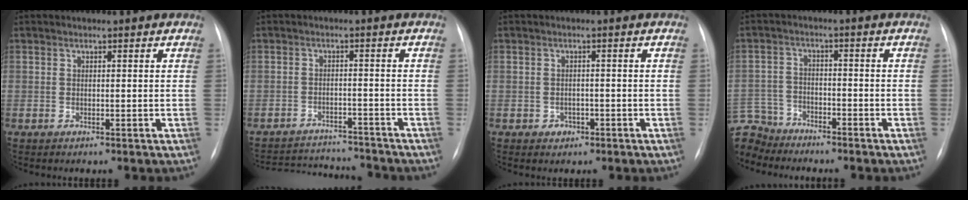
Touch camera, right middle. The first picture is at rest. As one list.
[{"total": 11.9, "force": [-11.6, 1.7, 2.4], "torque": [-0.044, 0.005, -0.160]}, {"total": 1.7, "force": [-0.8, 1.4, 0.4], "torque": [-0.003, 0.006, -0.008]}, {"total": 10.0, "force": [-8.9, 4.3, 1.1], "torque": [-0.045, 0.011, -0.169]}]